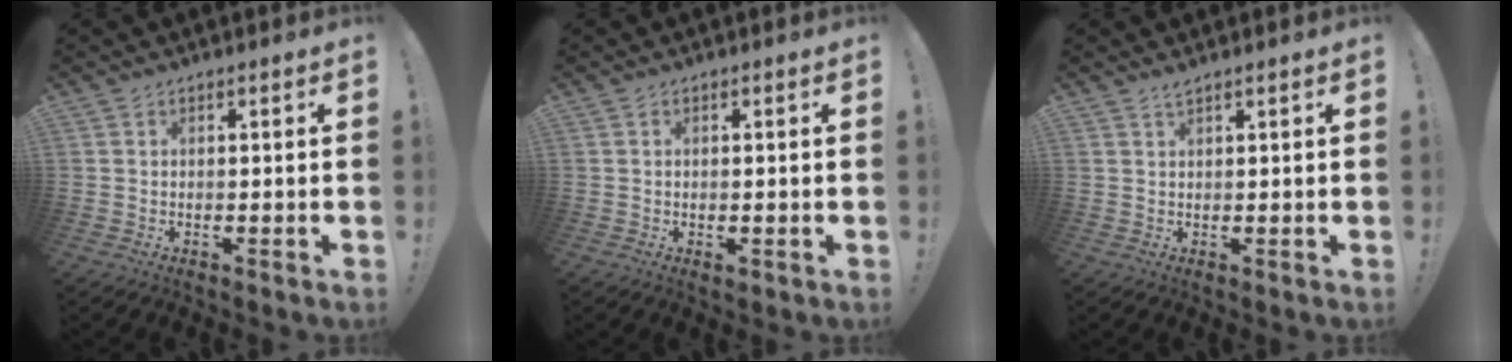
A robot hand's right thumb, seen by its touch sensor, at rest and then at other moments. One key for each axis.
{"total": 0.9, "fx": 0.5, "fy": 0.3, "fz": 0.7, "tx": -0.010, "ty": 0.000, "tz": 0.008}
{"total": 1.2, "fx": 1.0, "fy": 0.0, "fz": 0.6, "tx": -0.013, "ty": -0.001, "tz": 0.017}